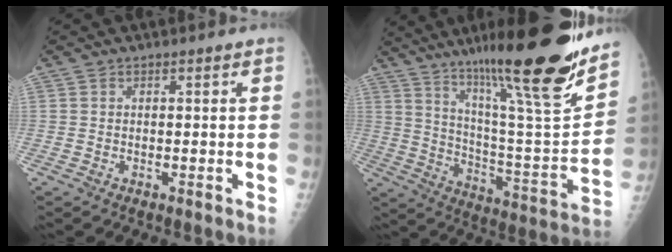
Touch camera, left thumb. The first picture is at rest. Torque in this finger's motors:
{"motor_torque": [1.78, -0.56, 1.31, -1.47, 0.37]}